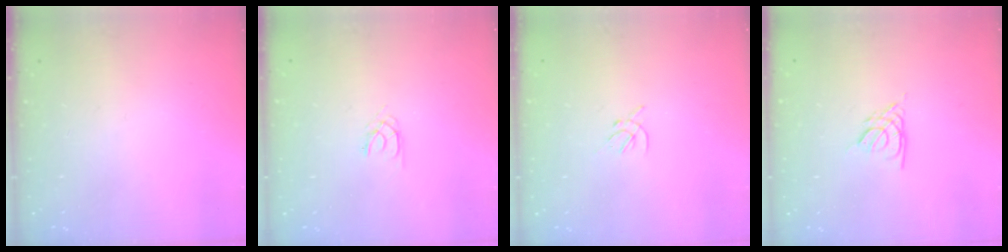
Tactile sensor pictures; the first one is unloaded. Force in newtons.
{"total": 1.3, "press": 1.2, "slide": 0.3}
{"total": 1.4, "press": 1.3, "slide": 0.5}
{"total": 2.6, "press": 2.6, "slide": 0.6}